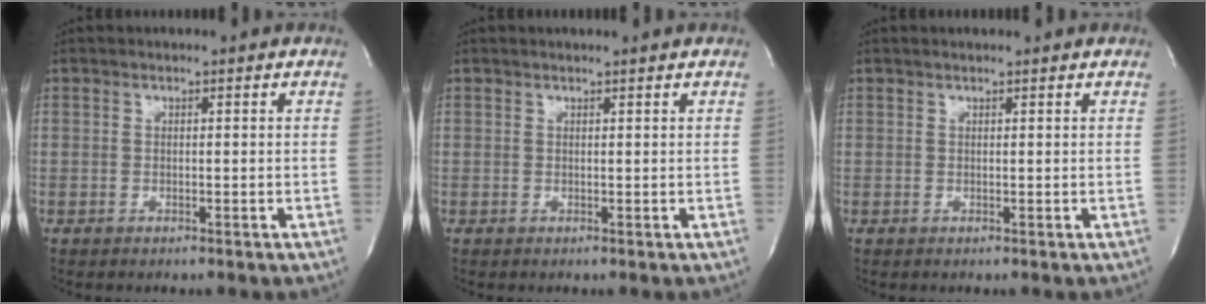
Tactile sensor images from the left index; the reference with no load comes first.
{"total": 2.1, "force": [1.9, -0.3, 0.7], "torque": [-0.010, 0.007, 0.024]}
{"total": 2.2, "force": [2.0, 0.1, 0.9], "torque": [-0.012, 0.018, 0.027]}